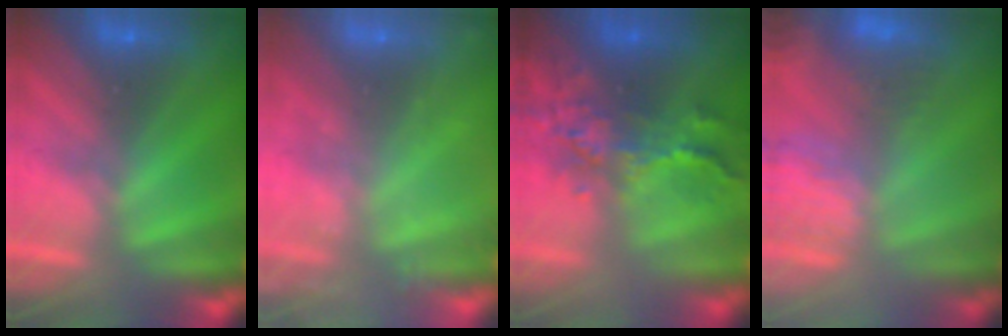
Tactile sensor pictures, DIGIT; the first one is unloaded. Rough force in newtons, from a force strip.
{"total": 2.3}
{"total": 7.5}
{"total": 4.8}